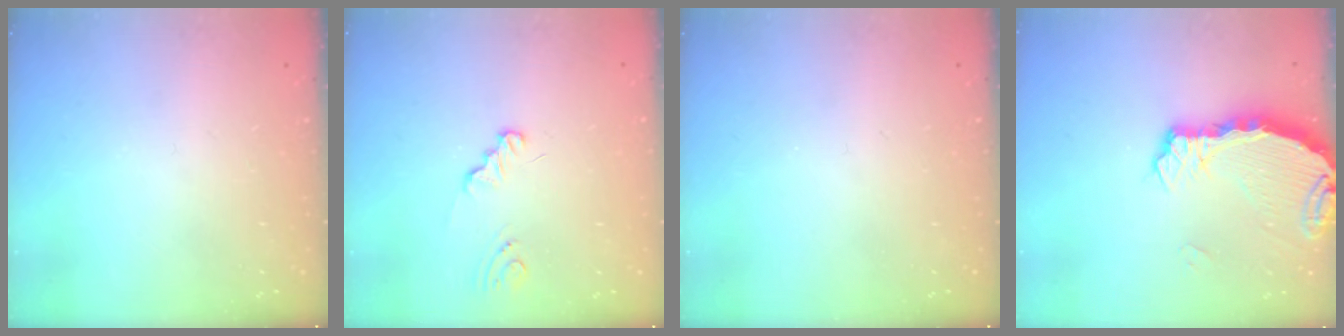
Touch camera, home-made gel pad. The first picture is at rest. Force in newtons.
{"total": 1.1, "press": 1.1, "slide": 0.1}
{"total": 0.0}
{"total": 6.1, "press": 6.1, "slide": 0.6}